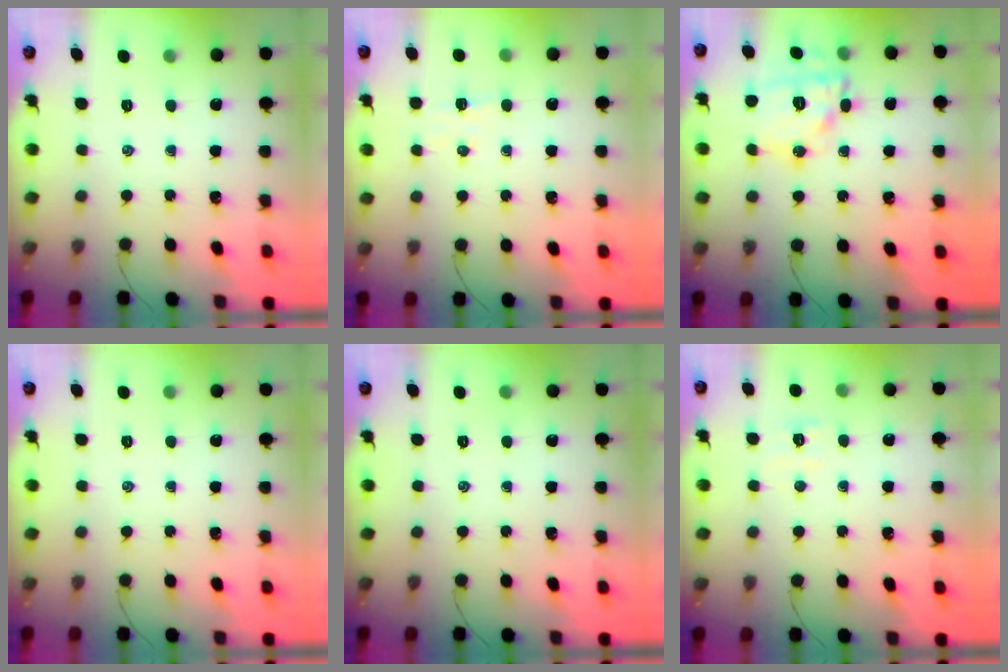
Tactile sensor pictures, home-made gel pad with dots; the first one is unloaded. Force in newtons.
{"total": 4.3, "press": 4.2, "slide": 1.0}
{"total": 14.4, "press": 14.4, "slide": 0.5}
{"total": 0.0}
{"total": 0.0}
{"total": 5.7, "press": 5.6, "slide": 1.3}